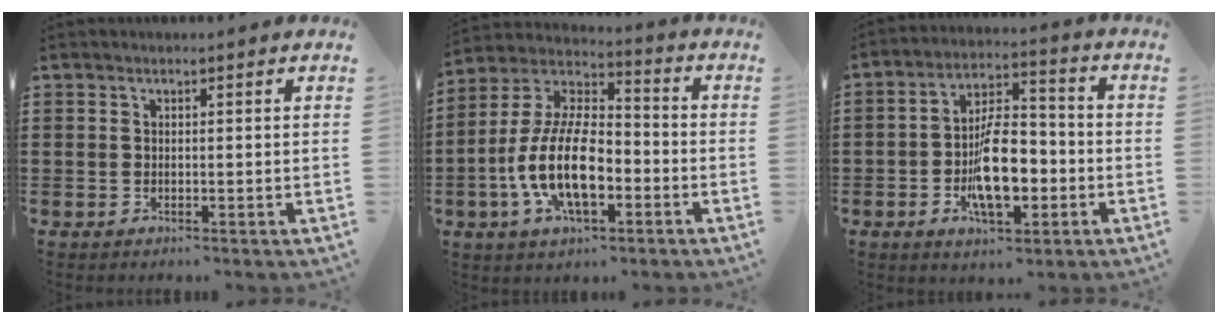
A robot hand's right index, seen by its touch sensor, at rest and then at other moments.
{"total": 13.0, "force": [-4.2, 6.1, 10.7], "torque": [-0.252, -0.002, -0.086]}
{"total": 10.8, "force": [-2.9, 4.8, 9.2], "torque": [-0.173, 0.001, -0.052]}